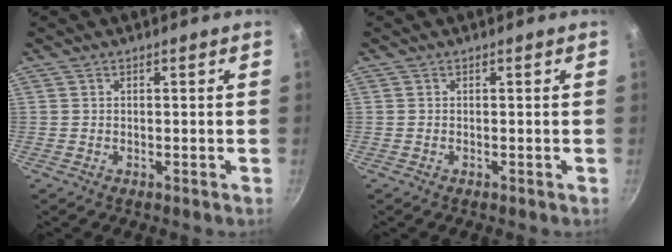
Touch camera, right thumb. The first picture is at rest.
{"total": 0.0}